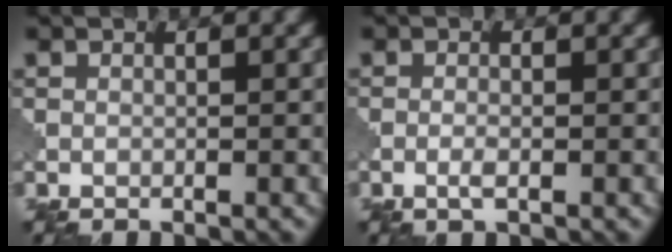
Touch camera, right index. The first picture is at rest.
{"total": 1.2, "force": [-0.5, 0.2, 1.1], "torque": [-0.023, -0.001, -0.012]}